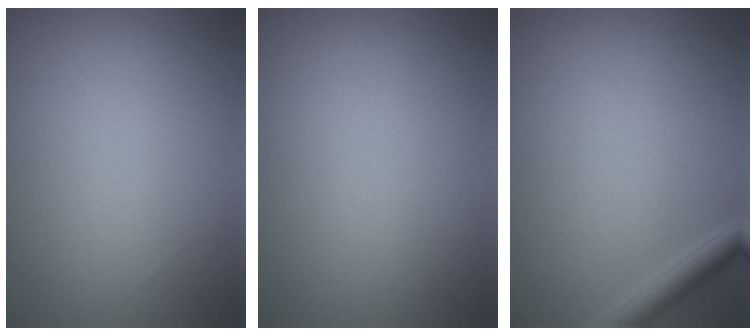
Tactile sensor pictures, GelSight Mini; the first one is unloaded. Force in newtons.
{"total": 0.0}
{"total": 2.0, "press": 2.0, "slide": 0.1}